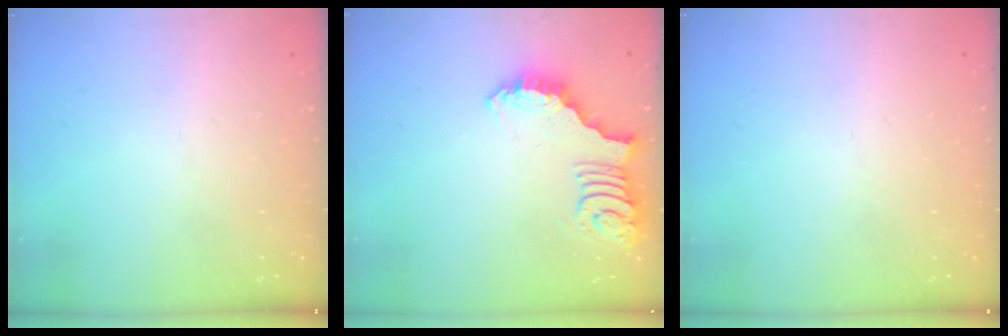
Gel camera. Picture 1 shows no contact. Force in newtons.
{"total": 2.6, "press": 2.5, "slide": 0.5}
{"total": 0.0}